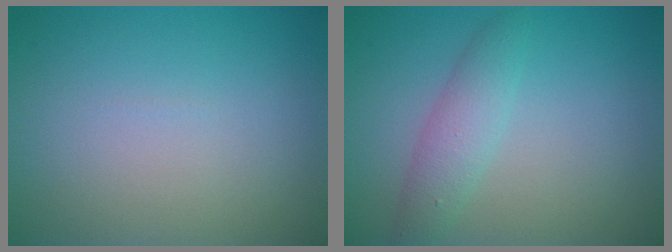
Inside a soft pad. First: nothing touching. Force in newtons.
{"total": 2.7, "press": 2.7, "slide": 0.2}